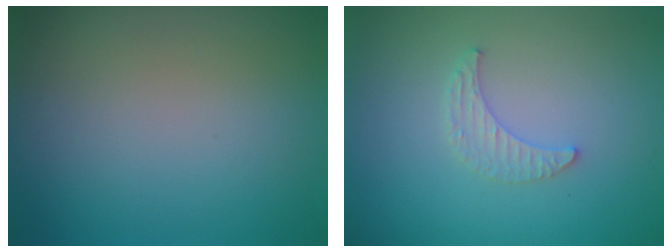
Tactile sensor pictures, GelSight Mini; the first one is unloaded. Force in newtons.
{"total": 1.6, "press": 1.5, "slide": 0.4}